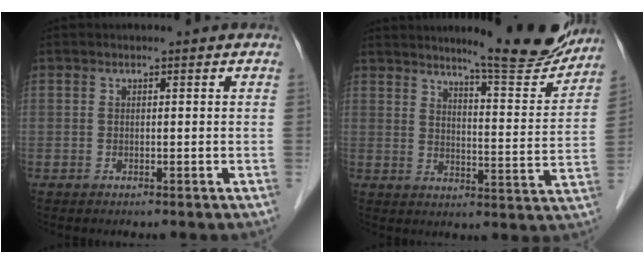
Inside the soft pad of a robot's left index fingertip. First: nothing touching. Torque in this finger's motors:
{"motor_torque": [1.01, -1.13, 0.25, 0.09]}